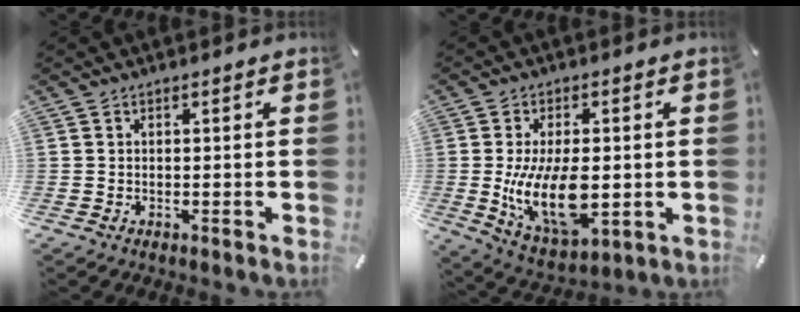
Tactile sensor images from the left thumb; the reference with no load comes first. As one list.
[{"total": 15.6, "force": [-1.0, 8.0, 13.4], "torque": [-0.259, -0.026, -0.016]}]